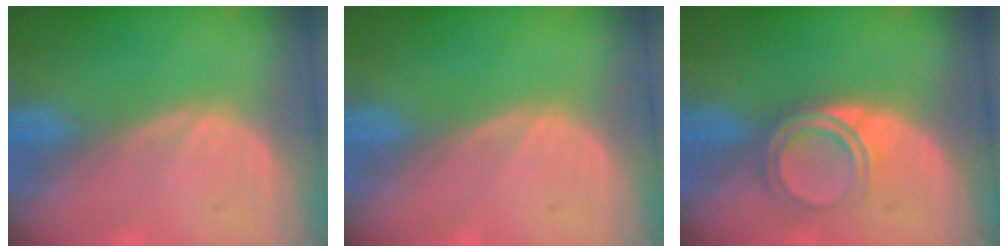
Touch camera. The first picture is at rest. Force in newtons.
{"total": 0.0}
{"total": 5.0, "press": 4.2, "slide": 2.6}